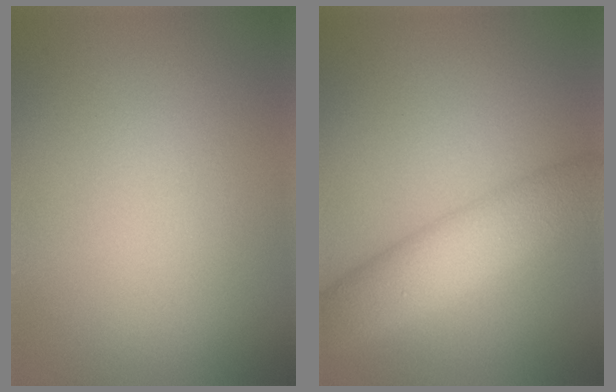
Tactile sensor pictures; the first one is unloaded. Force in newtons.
{"total": 7.4, "press": 7.4, "slide": 0.2}